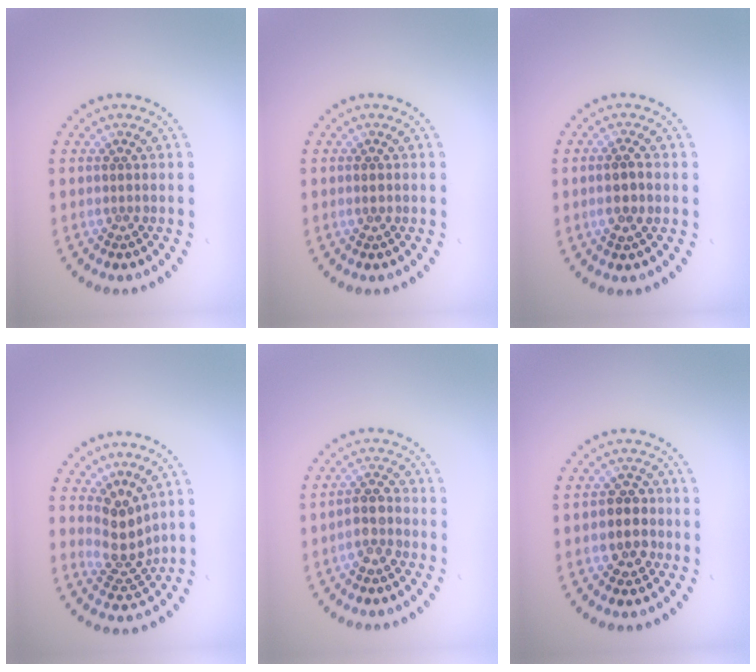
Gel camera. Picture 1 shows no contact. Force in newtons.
{"total": 1.1, "press": 1.1, "slide": 0.1}
{"total": 1.8, "press": 1.7, "slide": 0.5}
{"total": 3.3, "press": 2.8, "slide": 1.7}
{"total": 2.2, "press": 2.1, "slide": 0.7}
{"total": 3.0, "press": 2.8, "slide": 0.9}